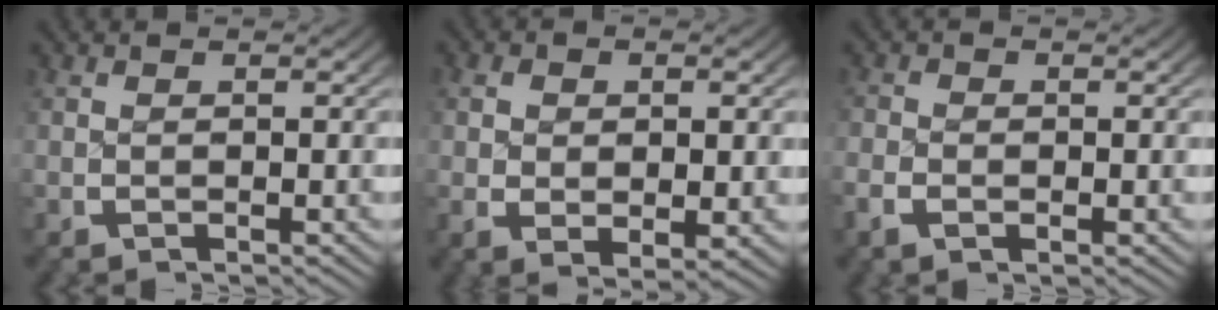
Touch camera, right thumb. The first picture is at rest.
{"total": 3.2, "force": [0.3, 1.9, 2.6], "torque": [-0.051, -0.013, 0.015]}
{"total": 1.5, "force": [-0.6, 1.1, 0.9], "torque": [-0.015, 0.004, -0.016]}